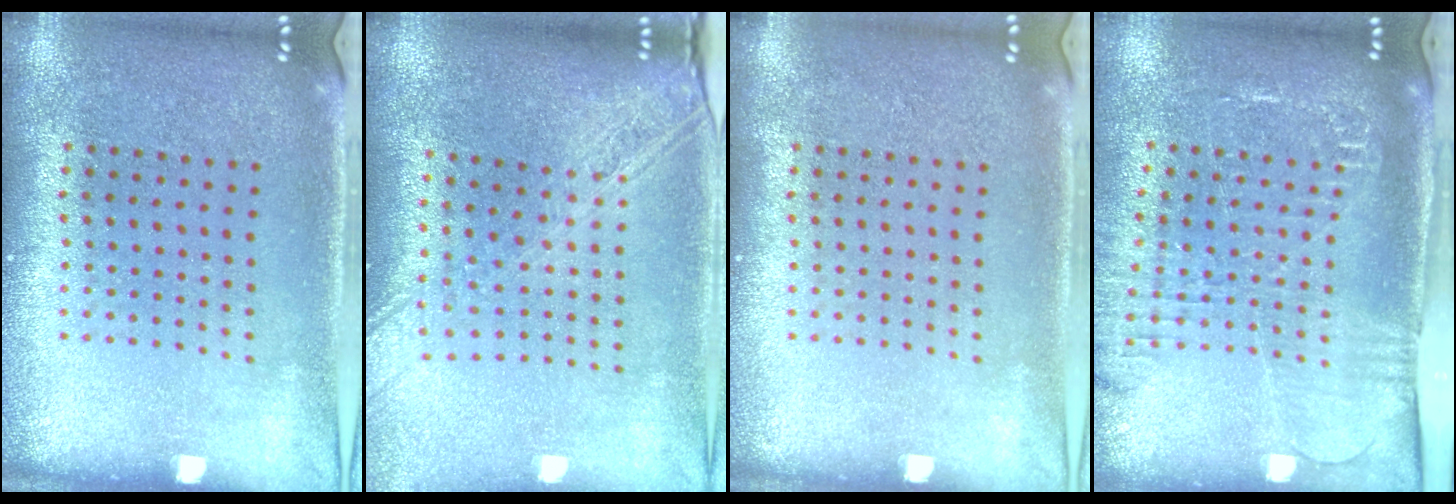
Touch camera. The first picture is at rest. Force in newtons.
{"total": 2.2, "press": 1.9, "slide": 1.2}
{"total": 0.0}
{"total": 1.9, "press": 1.9, "slide": 0.4}